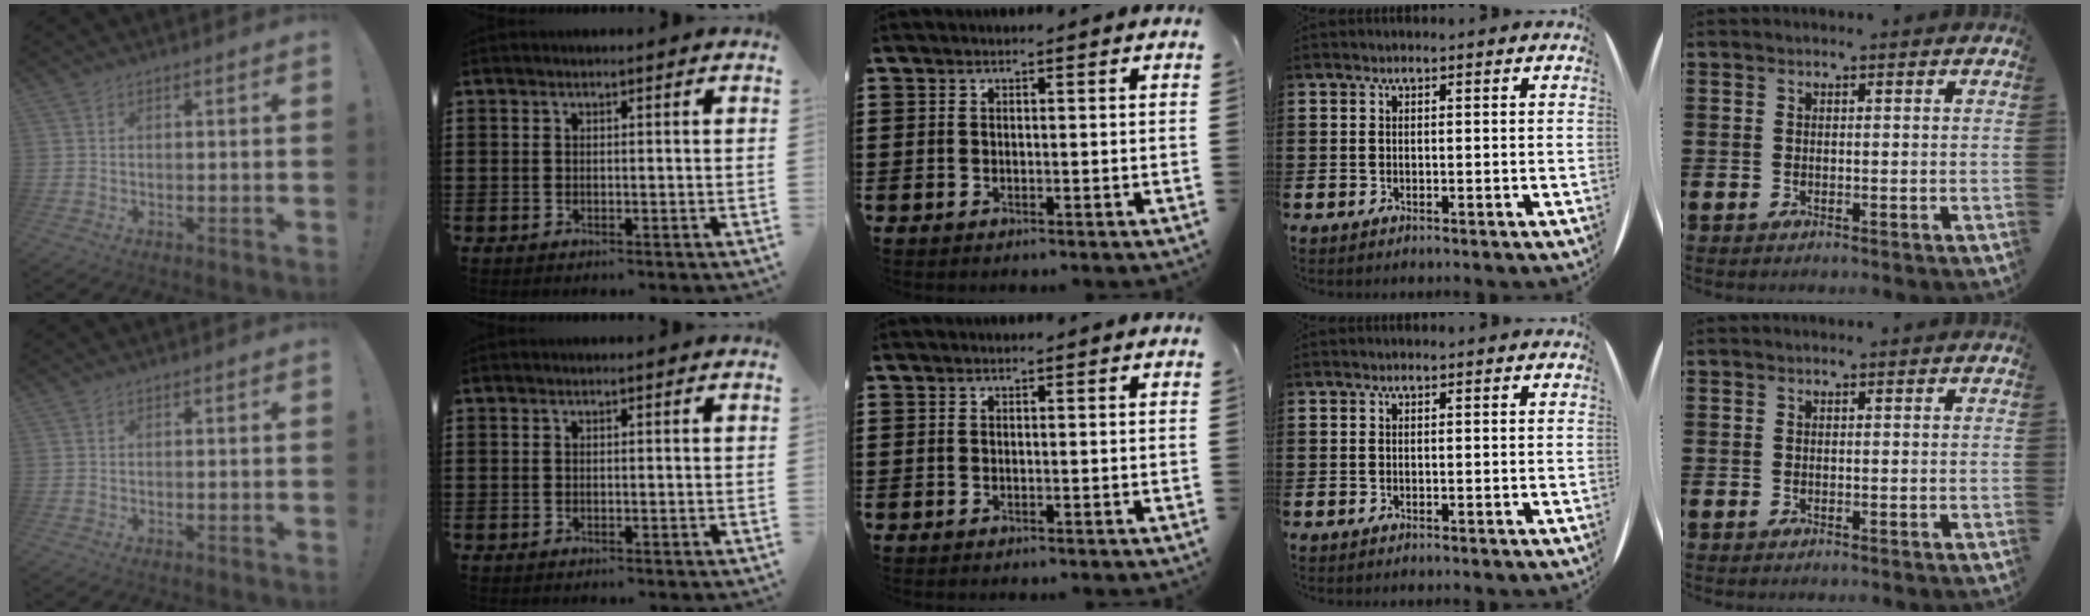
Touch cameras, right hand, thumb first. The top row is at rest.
{}